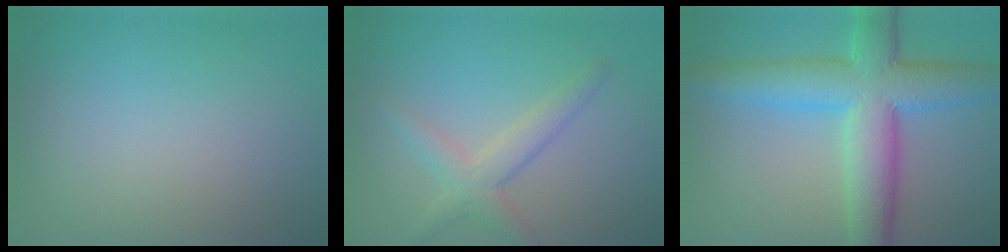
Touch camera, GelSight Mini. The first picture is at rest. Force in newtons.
{"total": 3.2, "press": 3.1, "slide": 0.1}
{"total": 9.1, "press": 9.1, "slide": 0.2}